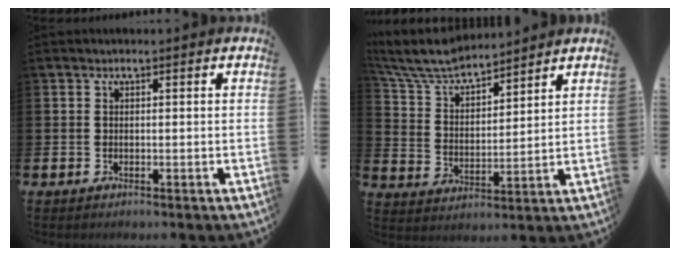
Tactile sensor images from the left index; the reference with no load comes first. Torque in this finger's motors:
{"motor_torque": [1.04, -1.10, 0.13, 0.06]}